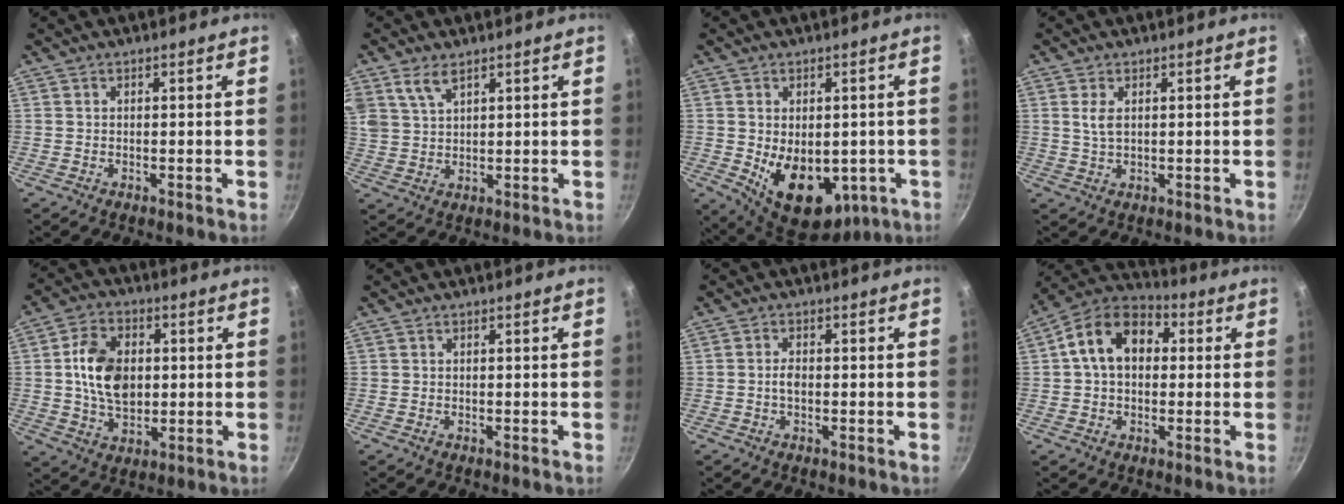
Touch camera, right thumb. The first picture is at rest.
{"total": 5.4, "force": [3.5, 2.6, 3.1], "torque": [-0.056, -0.012, 0.074]}
{"total": 14.9, "force": [-2.6, 9.9, 10.9], "torque": [-0.132, -0.019, -0.010]}
{"total": 3.0, "force": [0.9, 1.6, 2.4], "torque": [-0.044, -0.006, 0.018]}
{"total": 12.2, "force": [1.2, 8.5, 8.7], "torque": [-0.132, 0.002, 0.018]}
{"total": 0.0}
{"total": 2.0, "force": [-0.3, 1.2, 1.6], "torque": [-0.028, 0.010, -0.008]}
{"total": 13.3, "force": [2.1, 9.4, 9.1], "torque": [-0.121, 0.032, 0.012]}